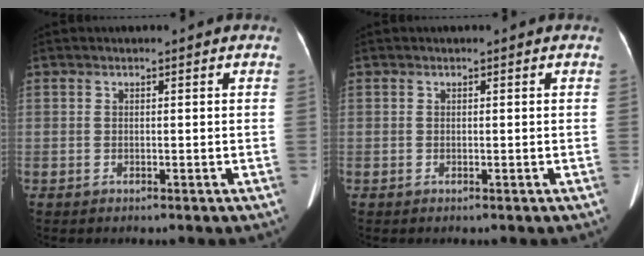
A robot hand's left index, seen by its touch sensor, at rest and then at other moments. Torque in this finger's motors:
{"motor_torque": [0.02, 0.02, 0.00, 0.01]}